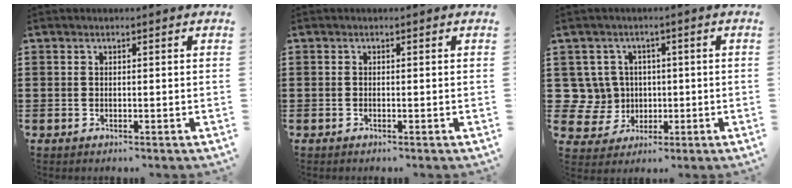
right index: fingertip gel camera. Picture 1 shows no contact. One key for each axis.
{"total": 0.0}
{"total": 6.6, "fx": 0.5, "fy": 6.3, "fz": 1.8, "tx": -0.084, "ty": 0.010, "tz": 0.007}